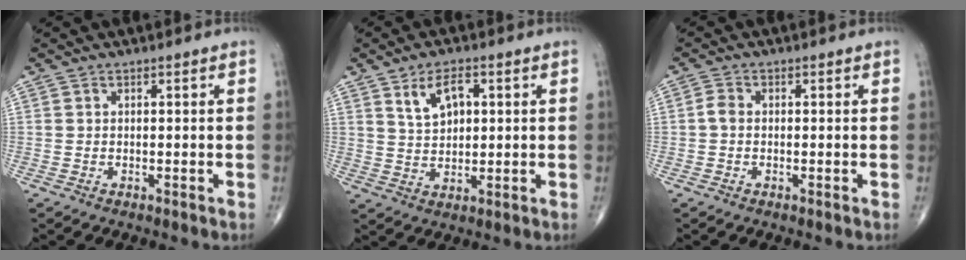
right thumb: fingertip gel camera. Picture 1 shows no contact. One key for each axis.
{"total": 6.3, "fx": 2.5, "fy": 3.6, "fz": 4.5, "tx": -0.064, "ty": -0.009, "tz": 0.050}
{"total": 1.8, "fx": -0.2, "fy": 1.3, "fz": 1.3, "tx": -0.022, "ty": 0.003, "tz": -0.010}